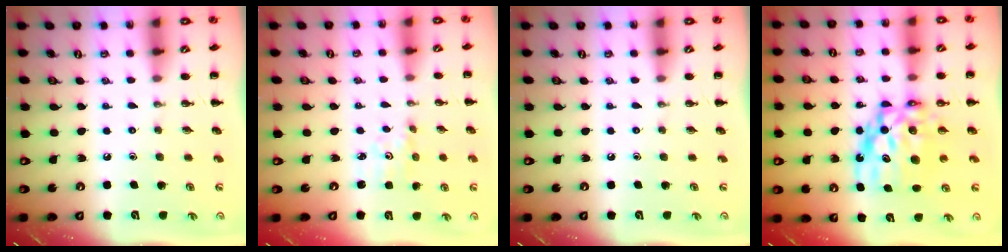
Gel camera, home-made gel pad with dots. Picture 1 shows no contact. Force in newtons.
{"total": 1.9, "press": 1.9, "slide": 0.5}
{"total": 0.0}
{"total": 11.8, "press": 11.4, "slide": 3.1}